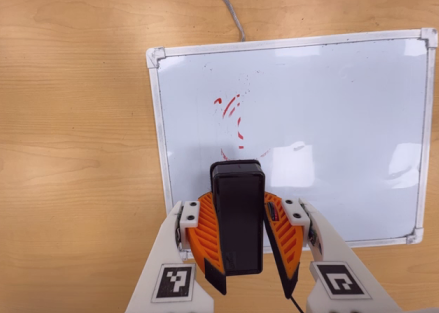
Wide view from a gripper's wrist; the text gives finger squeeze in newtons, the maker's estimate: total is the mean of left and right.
{"total": 11.2, "left": 10.5, "right": 12.0}